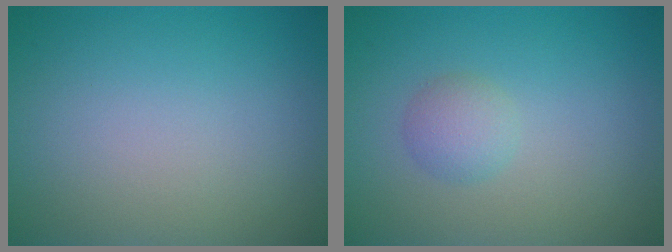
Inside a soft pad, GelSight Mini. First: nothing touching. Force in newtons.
{"total": 1.8, "press": 1.8, "slide": 0.1}